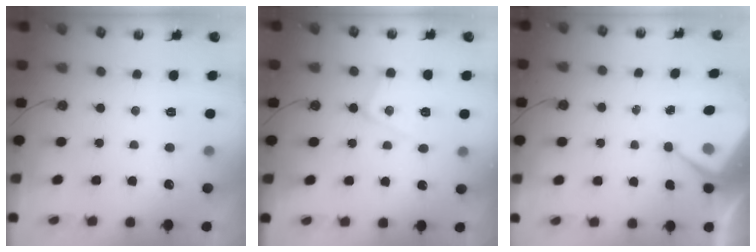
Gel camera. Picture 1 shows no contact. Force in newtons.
{"total": 10.0, "press": 10.0, "slide": 0.7}
{"total": 6.7, "press": 6.6, "slide": 0.7}